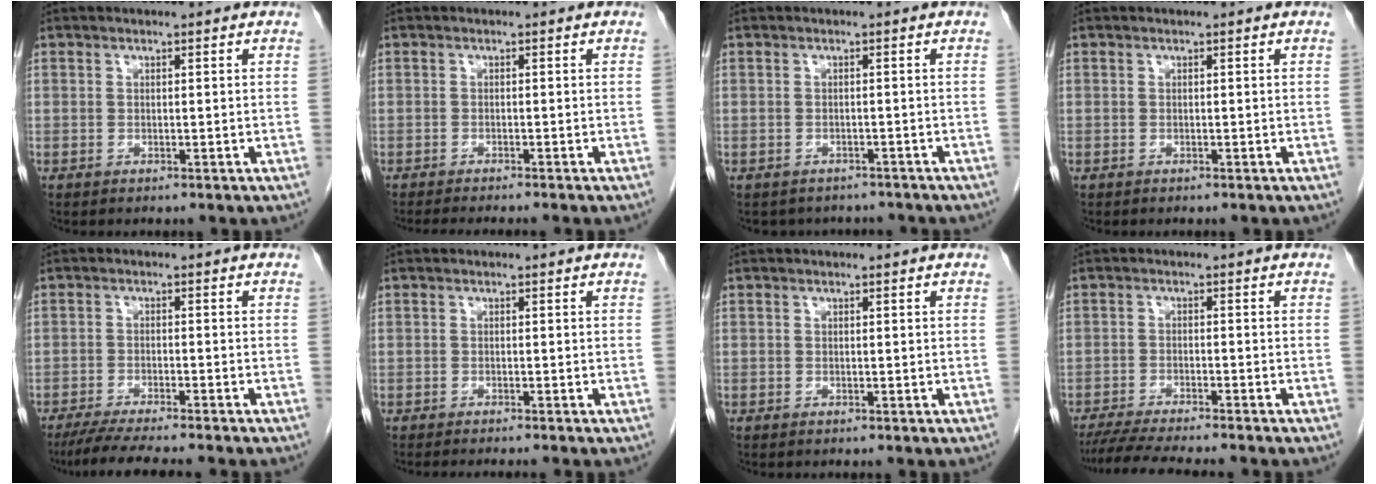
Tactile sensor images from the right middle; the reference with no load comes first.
{"total": 5.4, "force": [-4.8, -0.2, 2.6], "torque": [-0.022, -0.010, -0.070]}
{"total": 5.6, "force": [-4.9, 2.6, 0.5], "torque": [-0.002, 0.008, -0.054]}
{"total": 0.0}
{"total": 8.7, "force": [-7.5, -0.4, 4.3], "torque": [-0.057, -0.022, -0.120]}
{"total": 4.0, "force": [-3.5, -0.4, 1.8], "torque": [-0.015, -0.005, -0.050]}
{"total": 0.0}
{"total": 9.9, "force": [-8.8, -0.1, 4.6], "torque": [-0.063, -0.018, -0.140]}